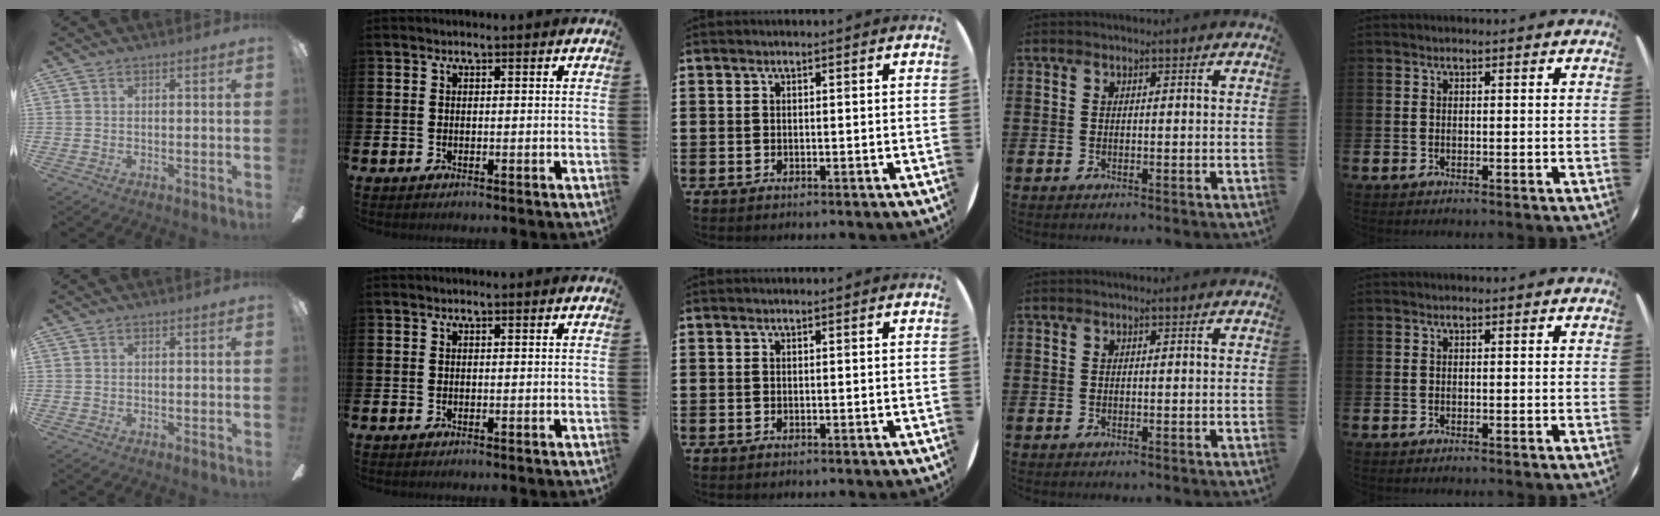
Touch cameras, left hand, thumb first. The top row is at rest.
{}